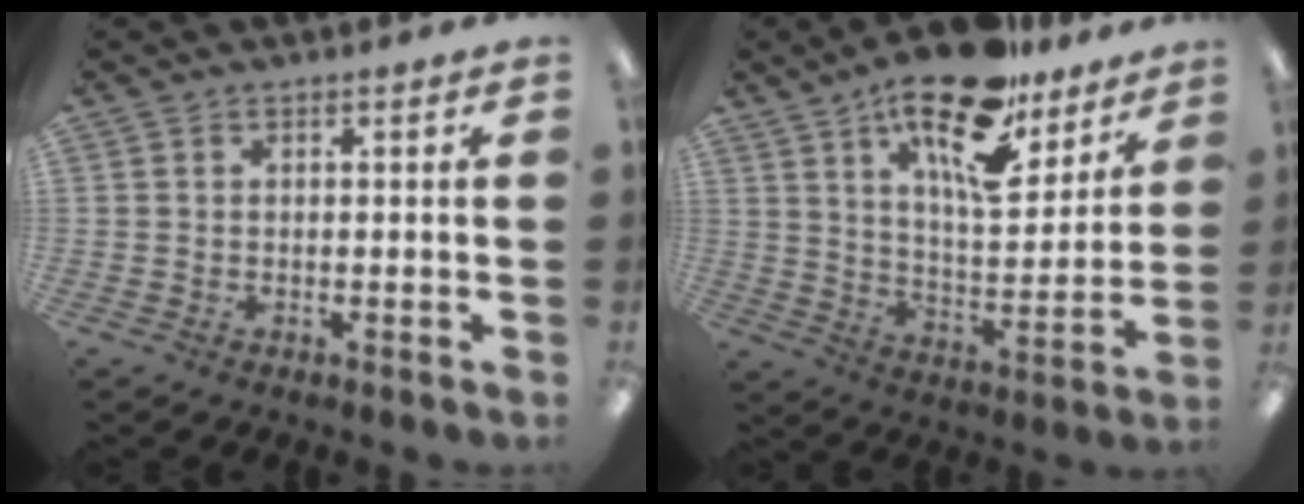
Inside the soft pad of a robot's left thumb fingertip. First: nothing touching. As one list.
[{"total": 21.0, "force": [14.3, 7.9, 13.2], "torque": [-0.214, -0.081, 0.240]}]